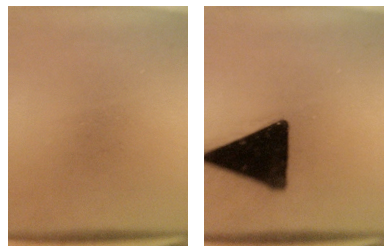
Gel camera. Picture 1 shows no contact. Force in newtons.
{"total": 18.3}